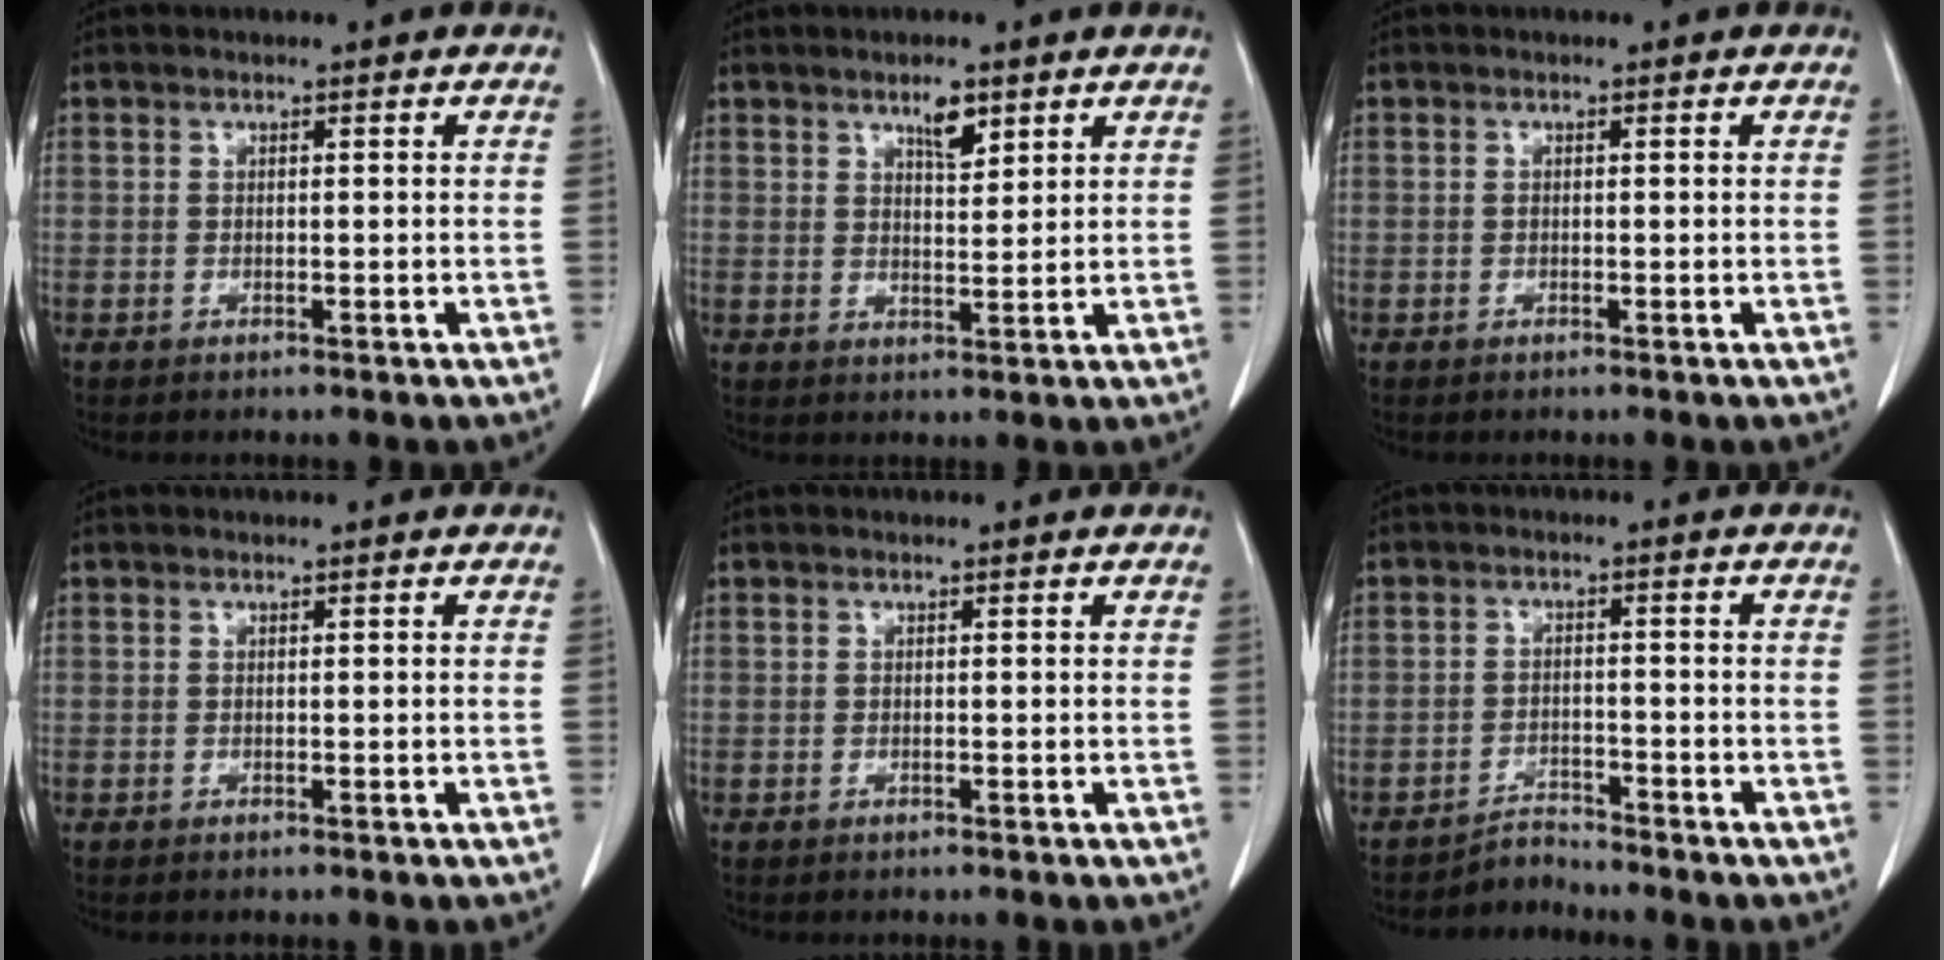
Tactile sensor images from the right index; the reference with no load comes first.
{"total": 3.7, "force": [2.5, 1.2, 2.5], "torque": [-0.044, -0.001, 0.043]}
{"total": 0.0}
{"total": 0.0}
{"total": 0.0}
{"total": 2.6, "force": [-2.4, 0.1, -0.9], "torque": [0.023, -0.007, -0.040]}